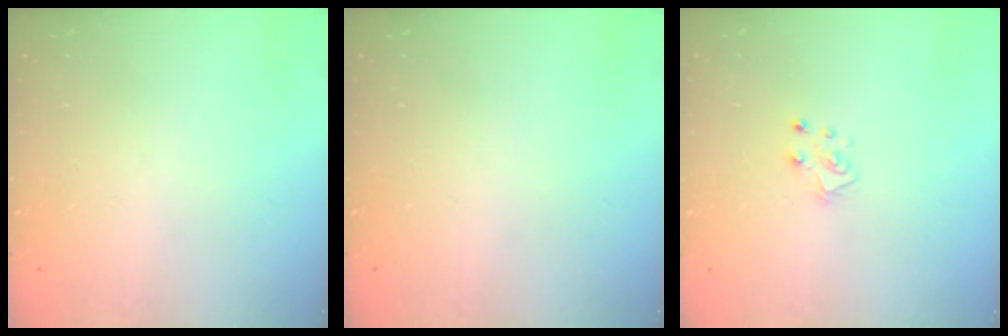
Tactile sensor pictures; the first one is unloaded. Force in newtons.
{"total": 0.0}
{"total": 6.3, "press": 6.3, "slide": 0.3}